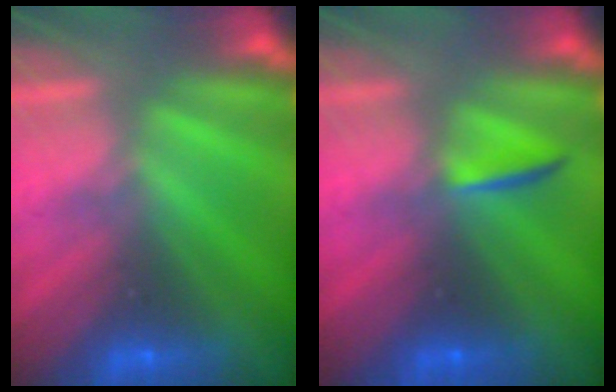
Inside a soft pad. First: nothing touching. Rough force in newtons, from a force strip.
{"total": 2.0}